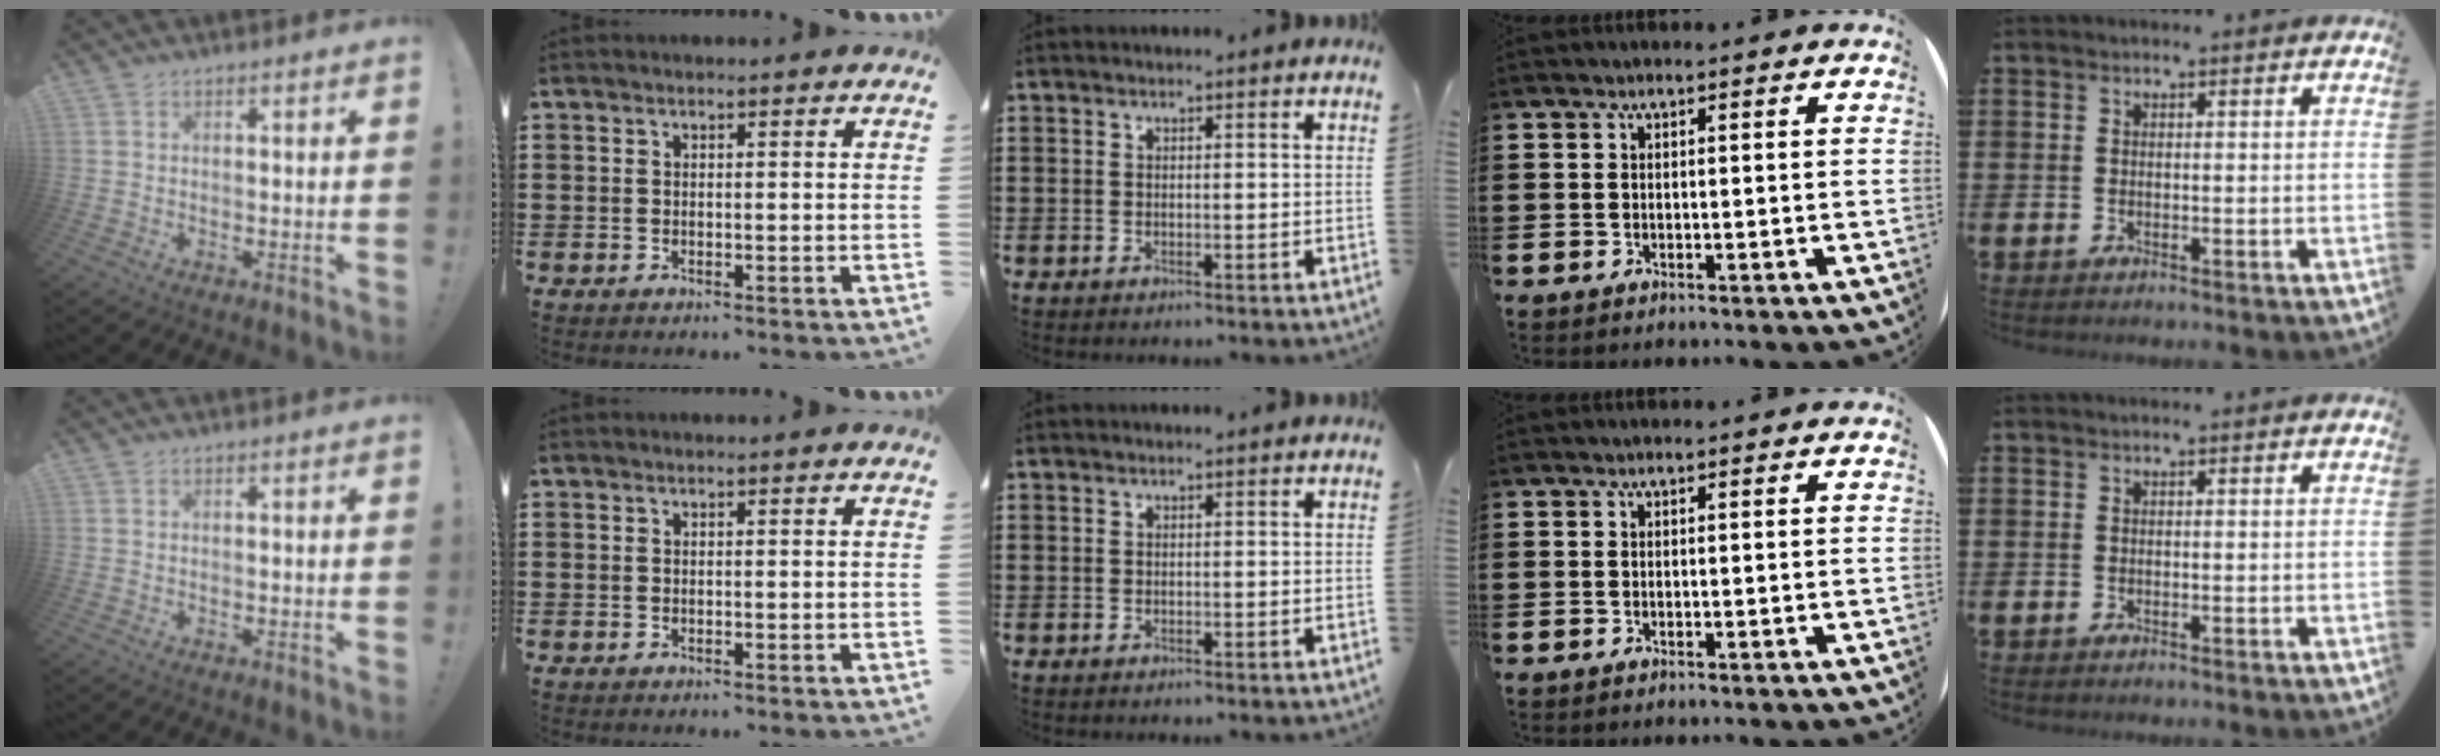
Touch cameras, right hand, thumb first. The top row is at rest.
{}